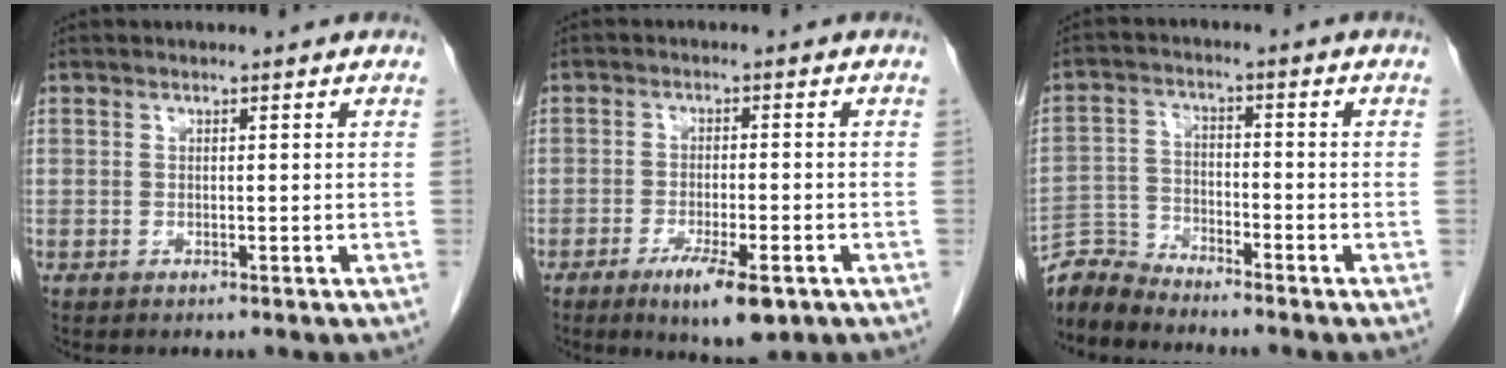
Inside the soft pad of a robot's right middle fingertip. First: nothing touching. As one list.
[{"total": 7.6, "force": [-4.2, 1.5, 6.1], "torque": [-0.105, -0.016, -0.060]}, {"total": 5.5, "force": [-5.5, 0.0, -0.6], "torque": [0.007, -0.005, -0.106]}]